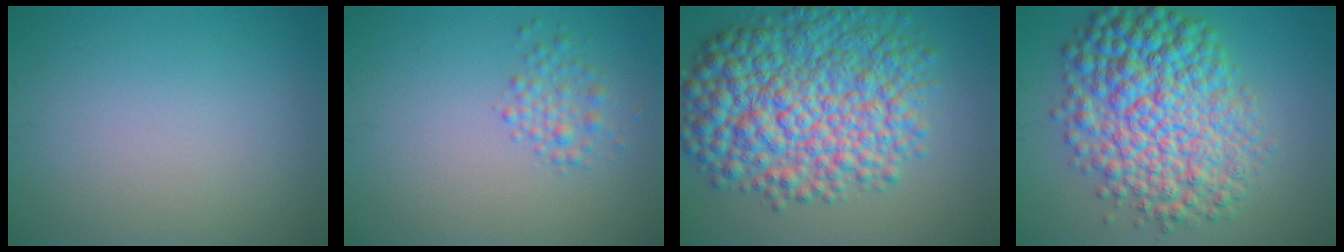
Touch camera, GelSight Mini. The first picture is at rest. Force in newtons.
{"total": 1.9, "press": 1.9, "slide": 0.1}
{"total": 11.8, "press": 11.8, "slide": 0.2}
{"total": 11.0, "press": 11.0, "slide": 0.1}